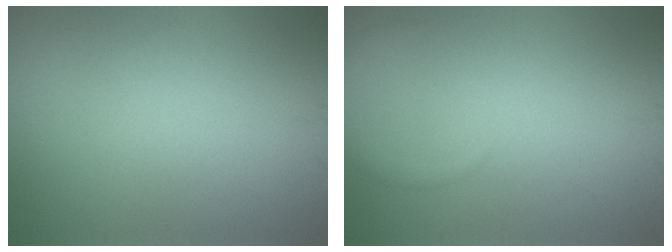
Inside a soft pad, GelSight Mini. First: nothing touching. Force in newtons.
{"total": 1.5, "press": 1.5, "slide": 0.1}